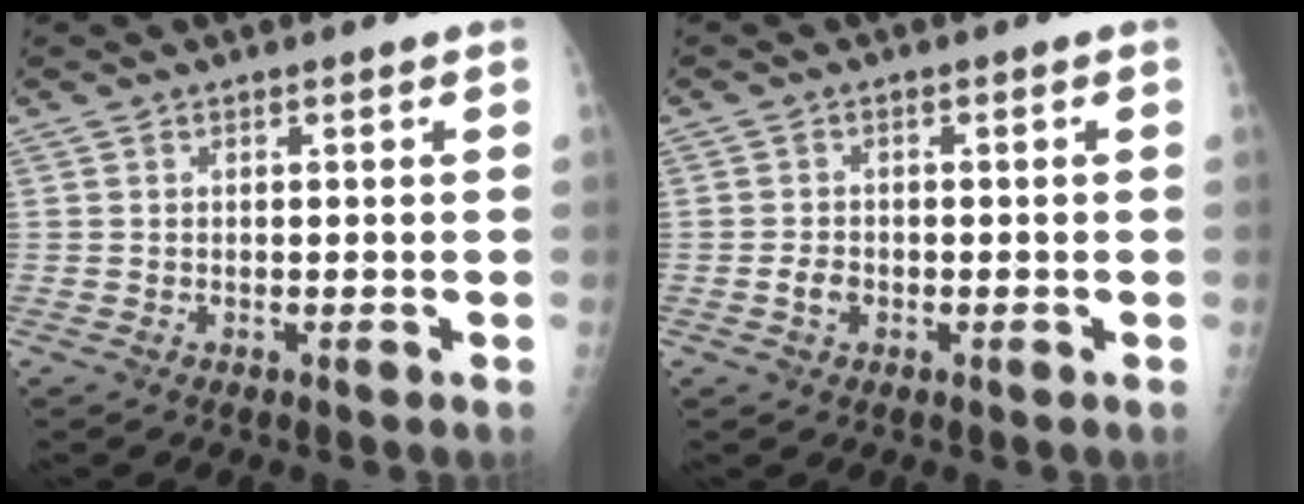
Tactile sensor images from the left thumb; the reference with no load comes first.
{"total": 2.3, "force": [-0.8, 1.7, 1.3], "torque": [-0.018, 0.005, -0.015]}